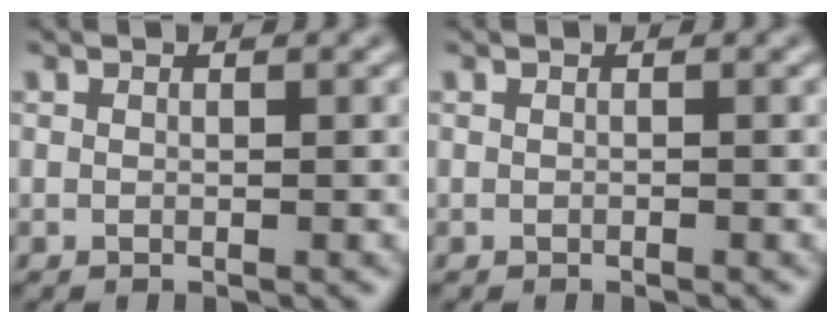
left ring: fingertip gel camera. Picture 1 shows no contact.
{"total": 0.0}